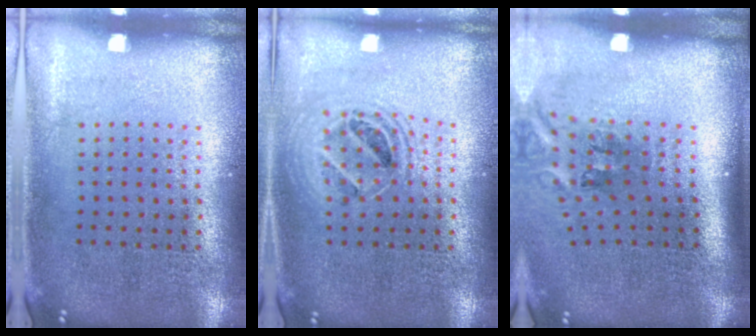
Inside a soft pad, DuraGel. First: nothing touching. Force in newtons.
{"total": 1.4, "press": 1.3, "slide": 0.6}
{"total": 2.1, "press": 1.3, "slide": 1.6}